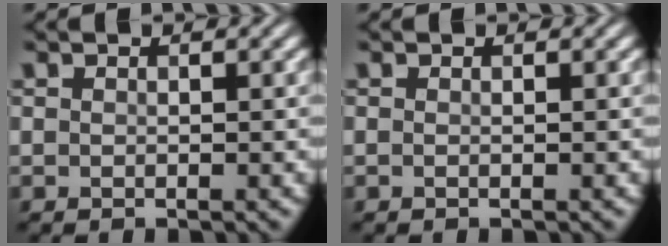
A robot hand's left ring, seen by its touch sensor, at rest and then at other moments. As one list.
[{"total": 0.0}]